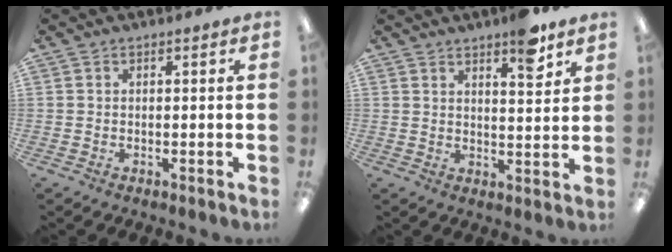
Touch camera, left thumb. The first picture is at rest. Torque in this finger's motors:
{"motor_torque": [1.04, 0.45, 0.55, -0.49, 0.05]}